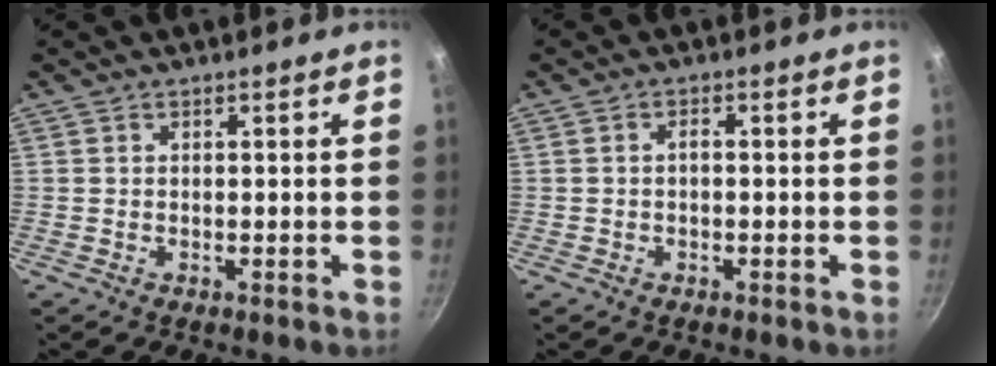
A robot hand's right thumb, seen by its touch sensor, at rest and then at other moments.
{"total": 1.3, "force": [-0.2, 0.7, 1.1], "torque": [-0.019, 0.011, -0.004]}